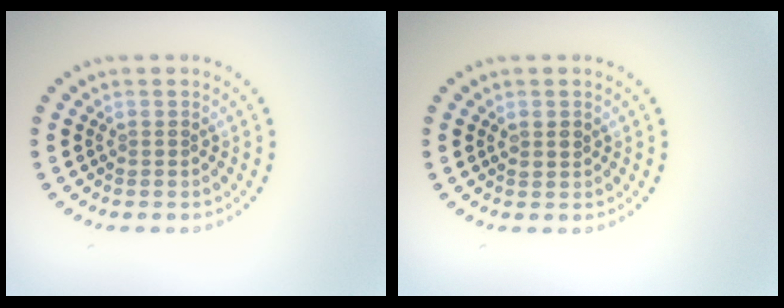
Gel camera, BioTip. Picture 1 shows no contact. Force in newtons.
{"total": 1.1, "press": 1.0, "slide": 0.4}